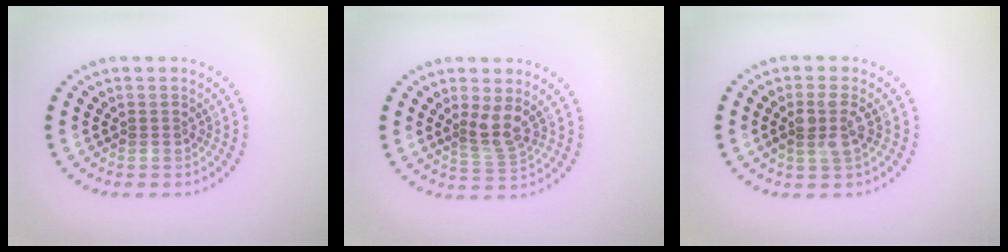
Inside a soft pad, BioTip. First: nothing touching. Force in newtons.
{"total": 2.4, "press": 1.8, "slide": 1.6}
{"total": 2.3, "press": 2.0, "slide": 1.1}